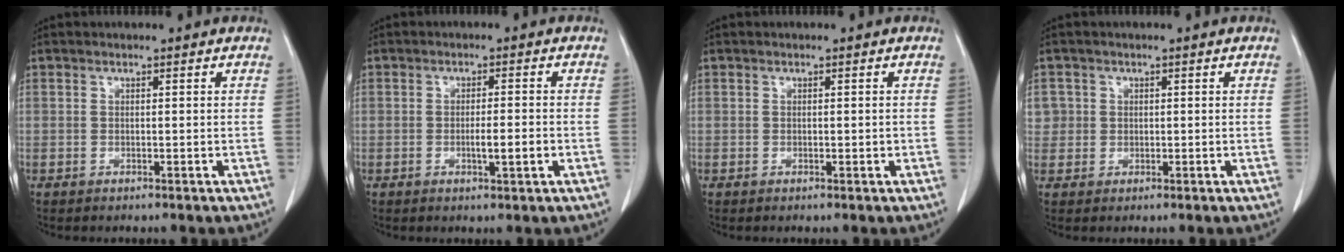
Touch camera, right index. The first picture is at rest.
{"total": 3.3, "force": [-0.9, 0.2, 3.1], "torque": [-0.056, -0.004, -0.013]}
{"total": 0.6, "force": [-0.1, 0.3, 0.5], "torque": [-0.010, -0.001, 0.000]}
{"total": 2.7, "force": [0.6, 2.6, -0.1], "torque": [0.023, 0.008, 0.013]}